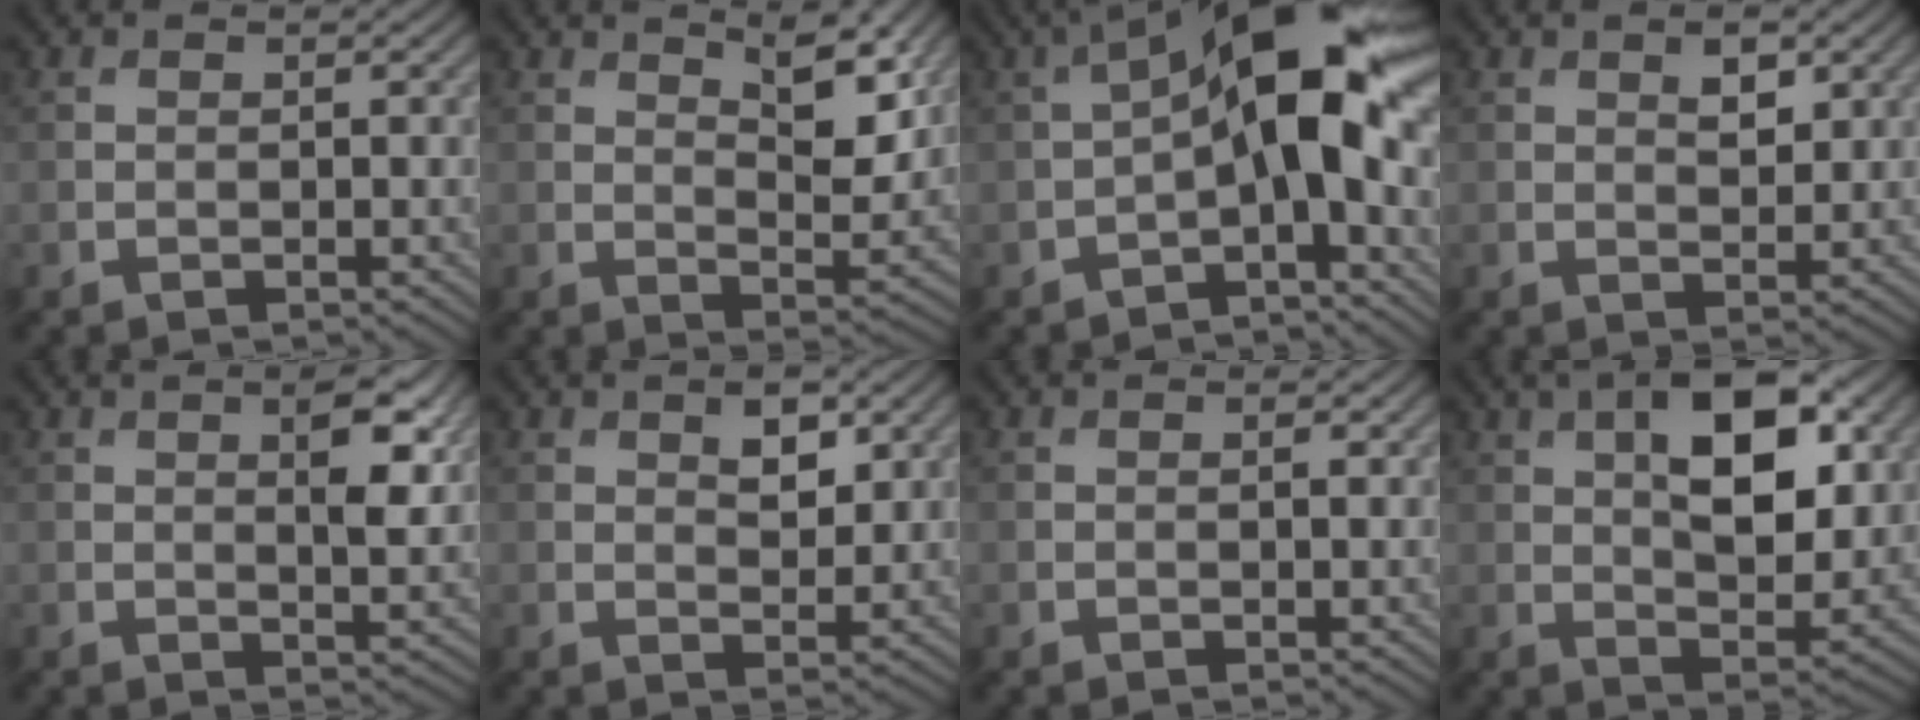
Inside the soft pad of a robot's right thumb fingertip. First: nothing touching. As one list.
[{"total": 6.3, "force": [3.6, 2.2, 4.6], "torque": [-0.076, -0.012, 0.062]}, {"total": 11.8, "force": [-0.1, 4.5, 10.9], "torque": [-0.183, 0.014, -0.013]}, {"total": 2.7, "force": [1.3, 1.3, 1.9], "torque": [-0.031, -0.004, 0.023]}, {"total": 5.0, "force": [1.9, 1.6, 4.3], "torque": [-0.073, -0.003, 0.032]}, {"total": 3.6, "force": [1.8, 1.8, 2.6], "torque": [-0.043, -0.004, 0.031]}, {"total": 0.5, "force": [0.2, 0.1, 0.5], "torque": [-0.006, -0.001, 0.002]}, {"total": 12.3, "force": [4.1, 5.7, 10.0], "torque": [-0.159, 0.000, 0.062]}]